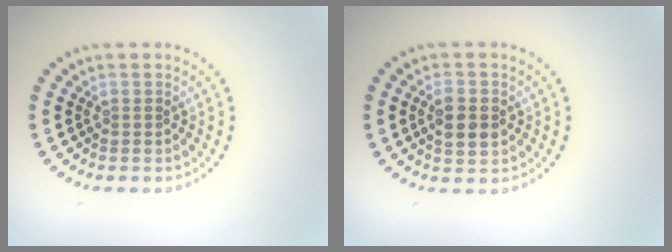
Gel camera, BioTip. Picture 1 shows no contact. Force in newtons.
{"total": 3.0, "press": 3.0, "slide": 0.1}